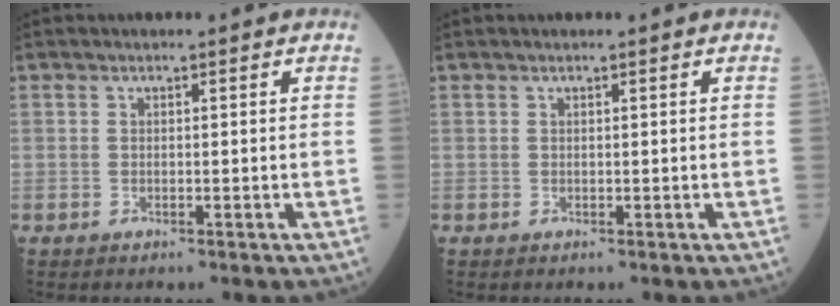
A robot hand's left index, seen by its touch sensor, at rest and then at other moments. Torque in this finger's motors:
{"motor_torque": [0.13, -0.12, 0.00, 0.01]}